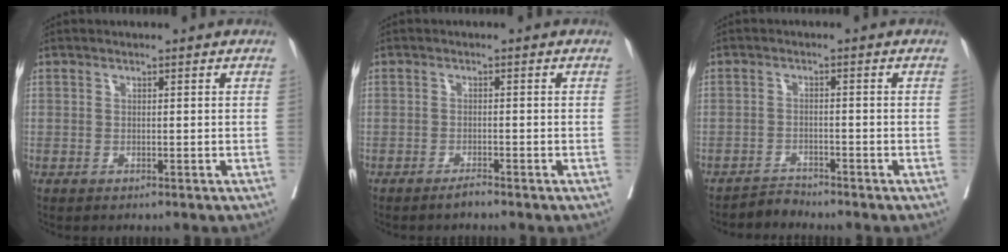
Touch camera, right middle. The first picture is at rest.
{"total": 1.2, "force": [-1.1, -0.1, 0.5], "torque": [-0.011, -0.001, -0.020]}
{"total": 2.1, "force": [-2.0, -0.2, -0.7], "torque": [0.017, -0.013, -0.035]}